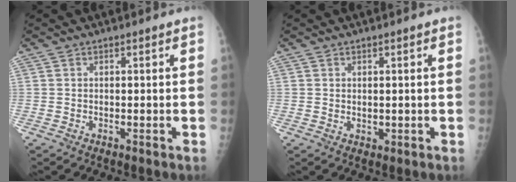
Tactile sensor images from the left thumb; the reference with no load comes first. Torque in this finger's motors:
{"motor_torque": [-0.32, -0.08, -0.19, -0.08, 0.03]}